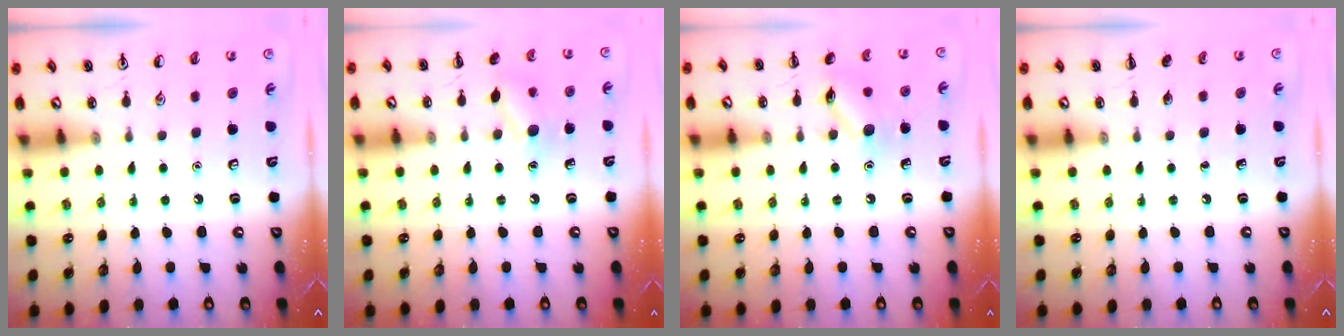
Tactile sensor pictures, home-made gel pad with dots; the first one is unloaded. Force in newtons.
{"total": 9.4, "press": 9.3, "slide": 1.5}
{"total": 10.3, "press": 10.2, "slide": 0.7}
{"total": 0.0}